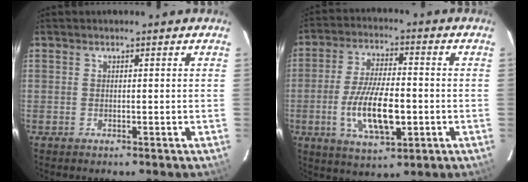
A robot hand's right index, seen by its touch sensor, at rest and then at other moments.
{"total": 12.5, "force": [-3.0, 4.7, 11.2], "torque": [-0.222, -0.007, -0.050]}